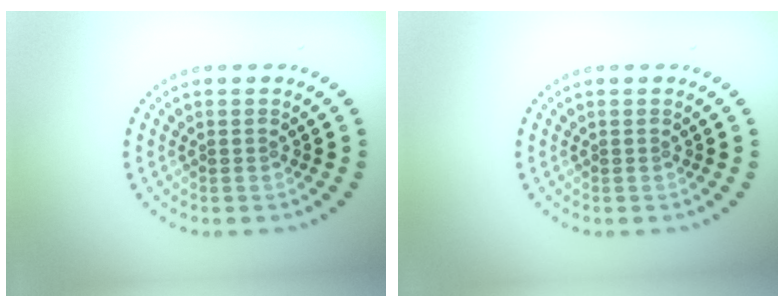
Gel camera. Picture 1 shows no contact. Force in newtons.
{"total": 0.0}